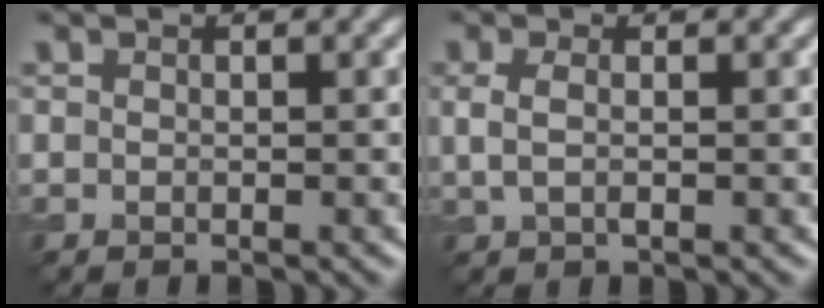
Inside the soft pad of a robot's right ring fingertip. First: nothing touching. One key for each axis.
{"total": 1.5, "fx": 0.3, "fy": 0.6, "fz": 1.4, "tx": -0.031, "ty": 0.006, "tz": 0.004}